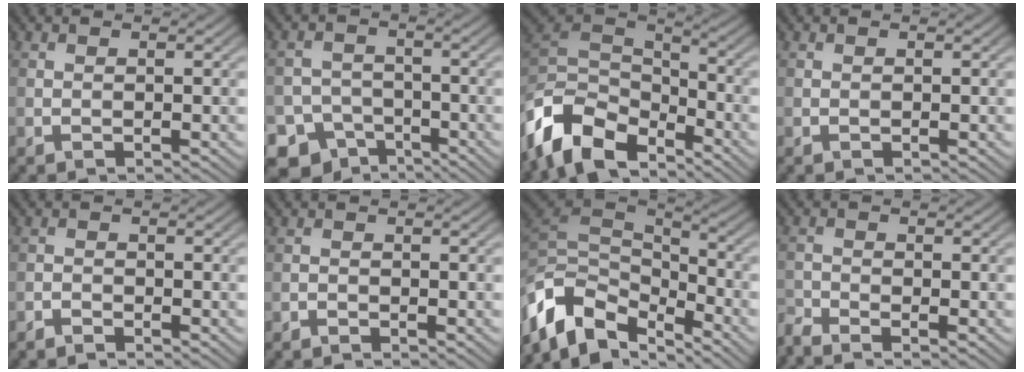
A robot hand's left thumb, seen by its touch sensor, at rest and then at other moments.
{"total": 8.6, "force": [-6.2, 5.7, 1.8], "torque": [-0.031, -0.018, -0.102]}
{"total": 12.1, "force": [-7.7, 6.7, 6.5], "torque": [-0.154, -0.004, -0.161]}
{"total": 0.0}
{"total": 1.3, "force": [-1.3, 0.3, 0.3], "torque": [-0.006, -0.001, -0.028]}
{"total": 0.9, "force": [-0.9, 0.2, 0.2], "torque": [-0.003, -0.001, -0.019]}
{"total": 12.5, "force": [-6.6, 7.1, 8.0], "torque": [-0.183, -0.008, -0.120]}
{"total": 2.9, "force": [-2.7, 0.3, 1.1], "torque": [-0.029, -0.012, -0.066]}